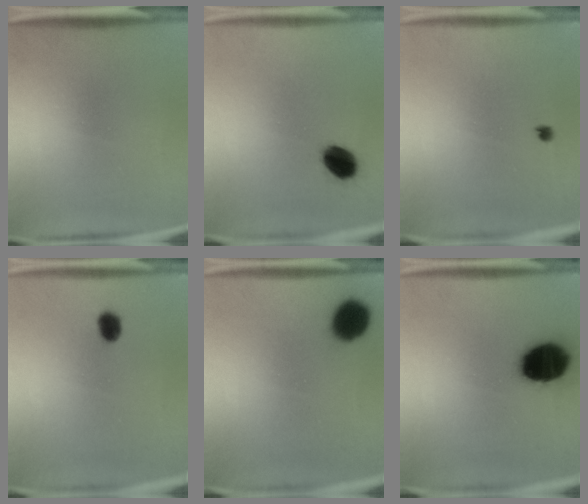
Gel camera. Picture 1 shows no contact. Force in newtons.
{"total": 7.1}
{"total": 1.0}
{"total": 2.6}
{"total": 9.2}
{"total": 18.1}